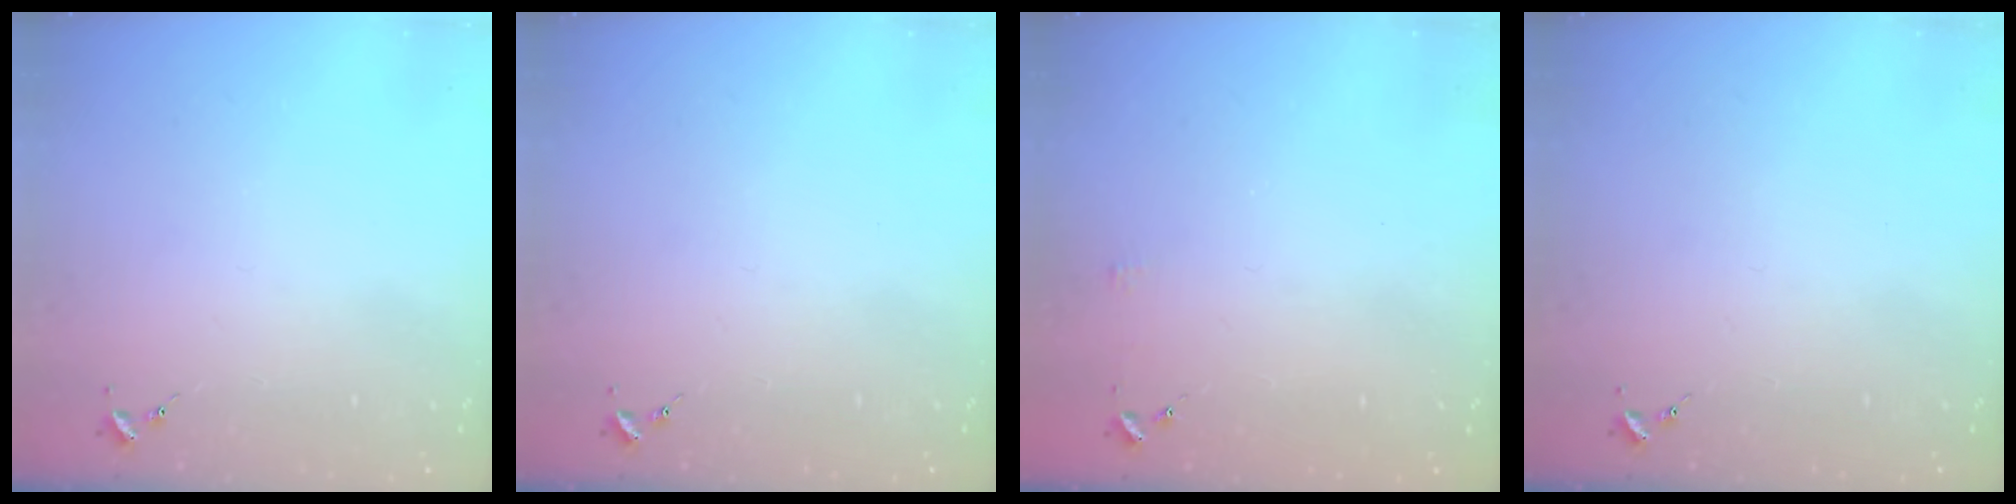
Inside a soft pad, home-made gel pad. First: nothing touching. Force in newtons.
{"total": 0.0}
{"total": 3.3, "press": 3.2, "slide": 0.4}
{"total": 0.0}